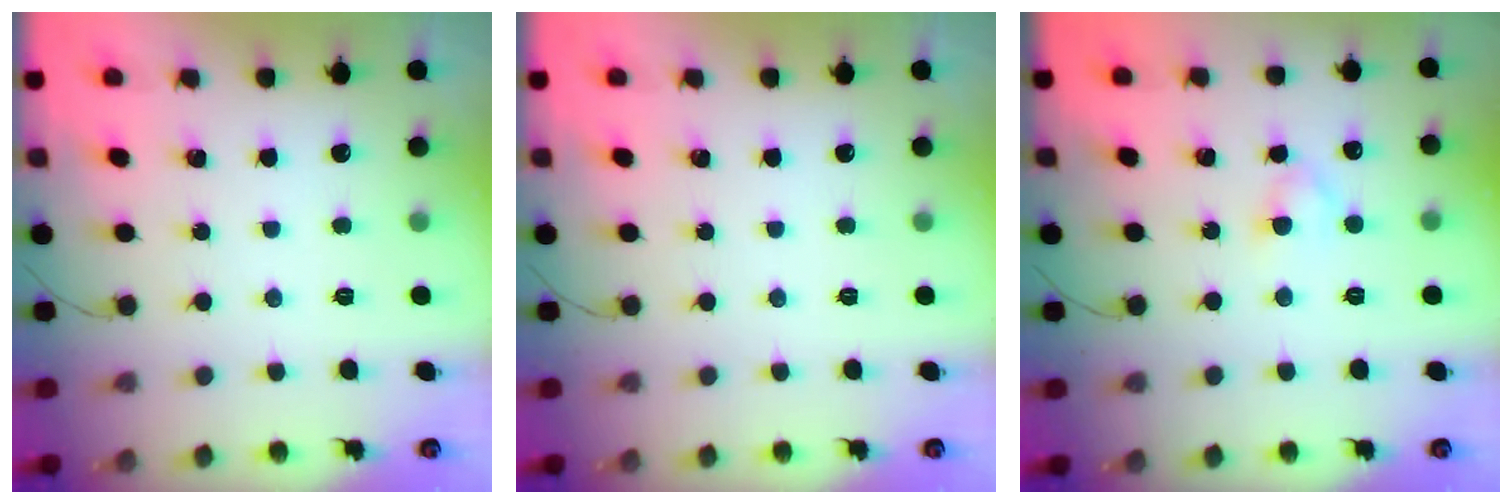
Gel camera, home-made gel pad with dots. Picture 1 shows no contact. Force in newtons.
{"total": 0.0}
{"total": 2.7, "press": 2.4, "slide": 1.2}